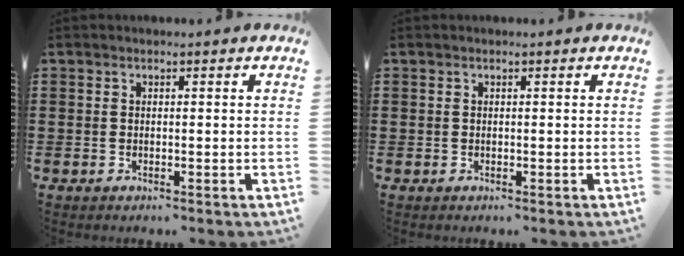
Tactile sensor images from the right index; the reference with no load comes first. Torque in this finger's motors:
{"motor_torque": [-0.21, 1.93, 0.06, 0.00]}